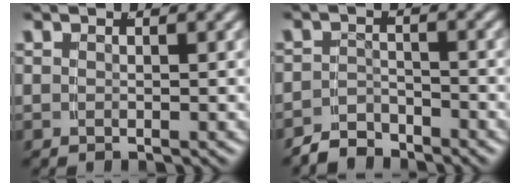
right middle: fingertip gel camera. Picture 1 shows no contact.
{"total": 3.2, "force": [-3.1, 0.7, 0.2], "torque": [0.005, -0.005, -0.056]}